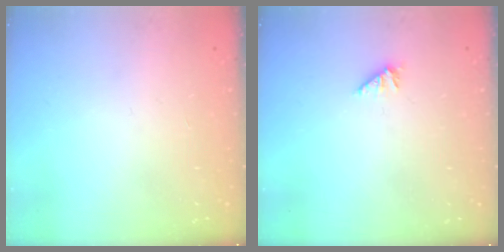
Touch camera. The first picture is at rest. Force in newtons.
{"total": 1.6, "press": 1.6, "slide": 0.4}